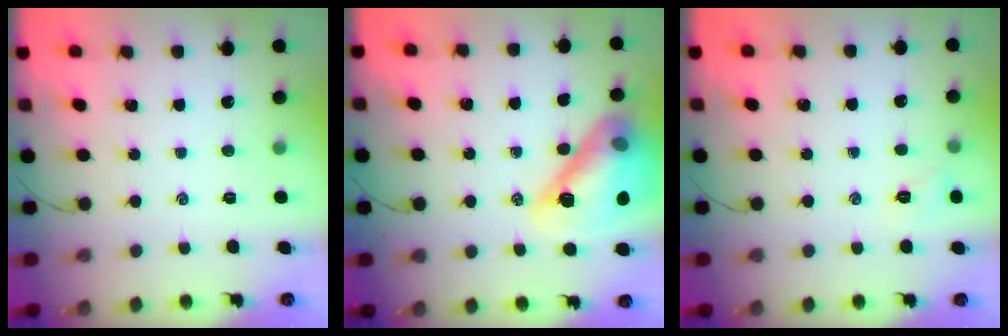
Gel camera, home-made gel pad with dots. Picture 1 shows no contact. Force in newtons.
{"total": 20.2, "press": 20.1, "slide": 2.2}
{"total": 5.2, "press": 5.0, "slide": 1.4}